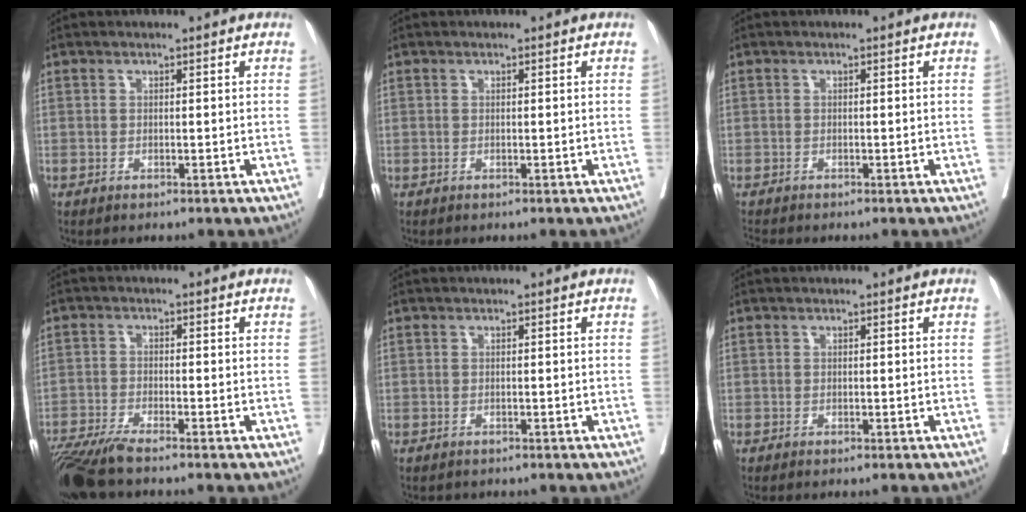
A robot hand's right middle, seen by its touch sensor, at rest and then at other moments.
{"total": 0.0}
{"total": 1.1, "force": [-1.1, -0.3, 0.0], "torque": [-0.012, -0.008, -0.021]}
{"total": 7.2, "force": [-6.1, -0.3, 3.8], "torque": [-0.059, -0.023, -0.111]}
{"total": 1.1, "force": [-1.0, 0.4, 0.1], "torque": [-0.019, -0.004, -0.016]}
{"total": 1.1, "force": [-1.0, 0.1, 0.4], "torque": [-0.005, -0.002, -0.016]}